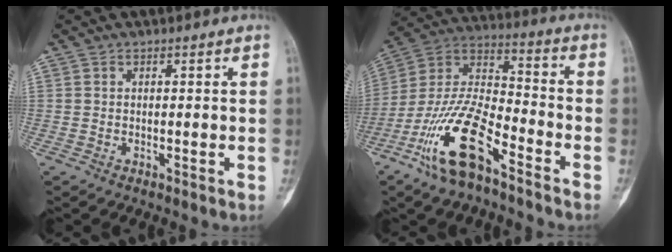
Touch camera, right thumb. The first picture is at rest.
{"total": 17.2, "force": [-9.9, 6.2, 12.6], "torque": [-0.249, 0.066, -0.192]}